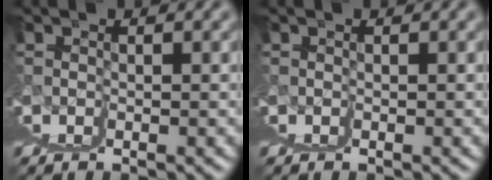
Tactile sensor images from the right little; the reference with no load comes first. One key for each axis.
{"total": 0.0}